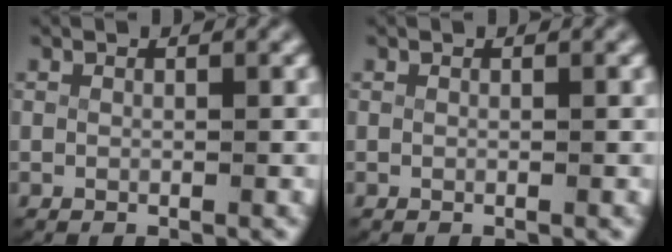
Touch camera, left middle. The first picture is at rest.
{"total": 0.0}